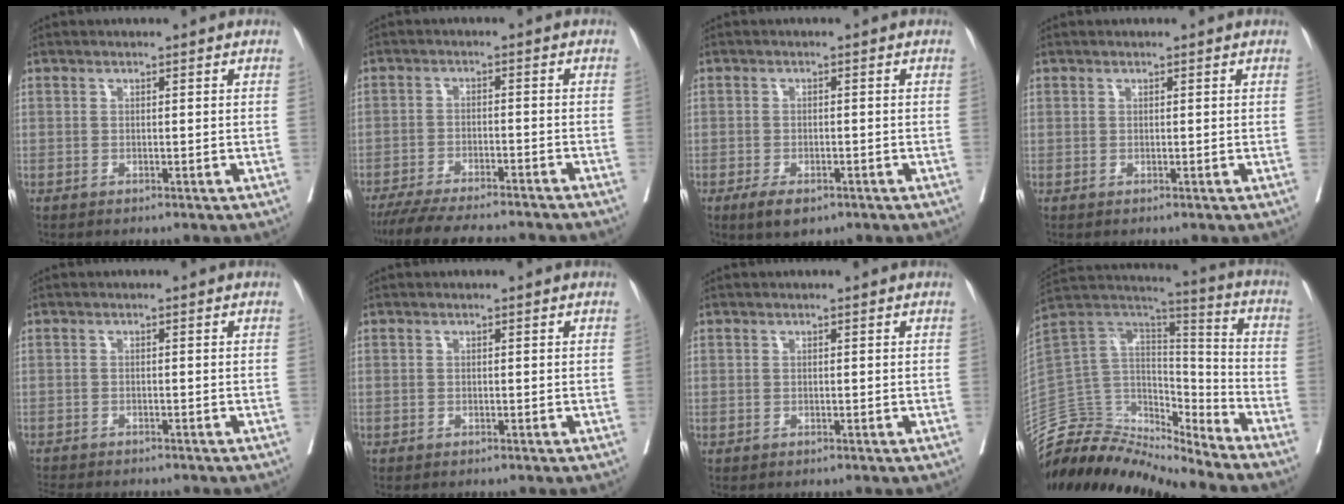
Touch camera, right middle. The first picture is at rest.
{"total": 14.4, "force": [-12.8, 1.7, 6.4], "torque": [-0.103, -0.023, -0.183]}
{"total": 3.9, "force": [-2.3, 1.7, 2.7], "torque": [-0.049, -0.007, -0.033]}
{"total": 0.6, "force": [0.4, 0.5, 0.0], "torque": [0.006, 0.000, 0.005]}
{"total": 5.8, "force": [-5.2, 1.2, 2.2], "torque": [-0.036, -0.010, -0.078]}
{"total": 0.0}
{"total": 0.0}
{"total": 19.5, "force": [-18.7, 4.3, 3.4], "torque": [-0.064, 0.077, -0.319]}